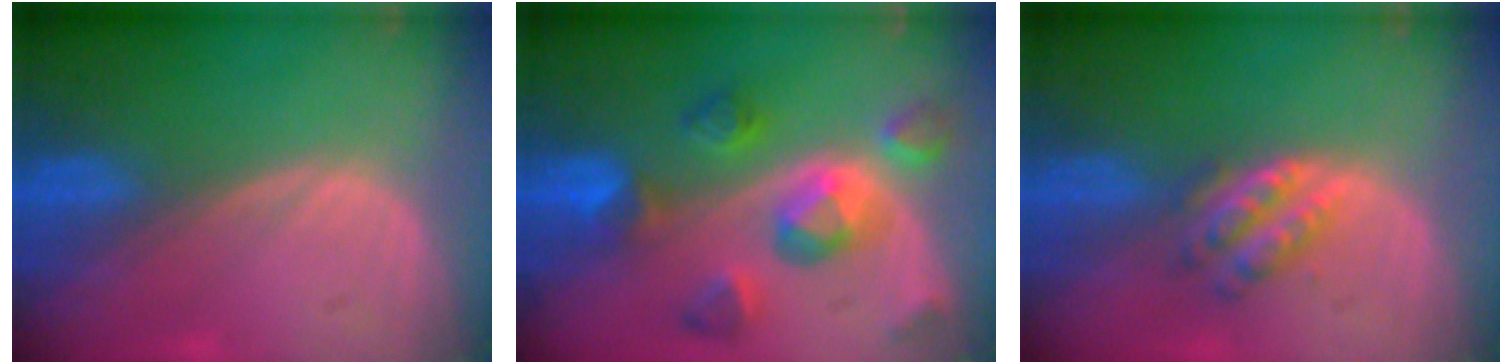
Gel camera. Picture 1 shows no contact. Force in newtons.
{"total": 9.5, "press": 8.6, "slide": 3.9}
{"total": 4.6, "press": 4.5, "slide": 1.0}